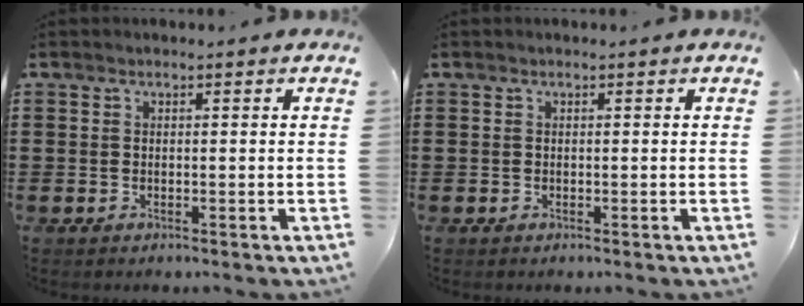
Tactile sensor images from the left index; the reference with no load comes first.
{"total": 0.0}